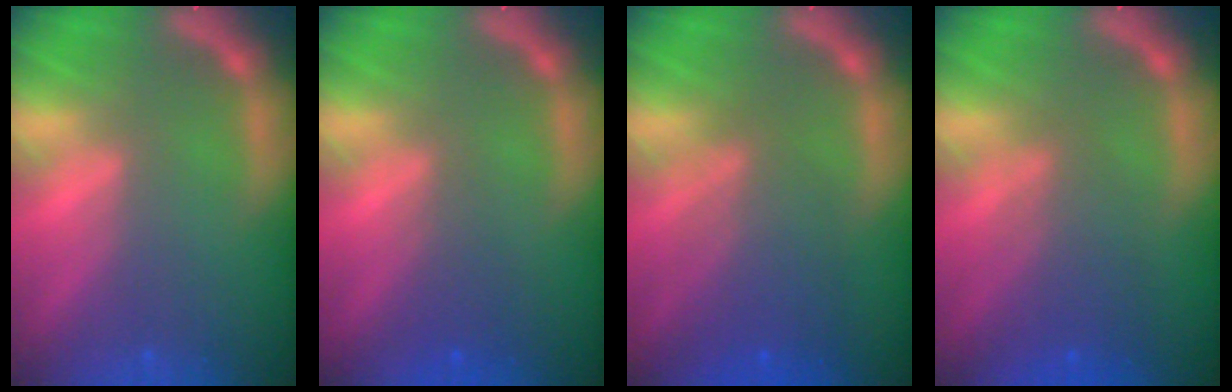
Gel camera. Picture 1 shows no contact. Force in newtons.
{"total": 2.0}
{"total": 5.5}
{"total": 4.1}